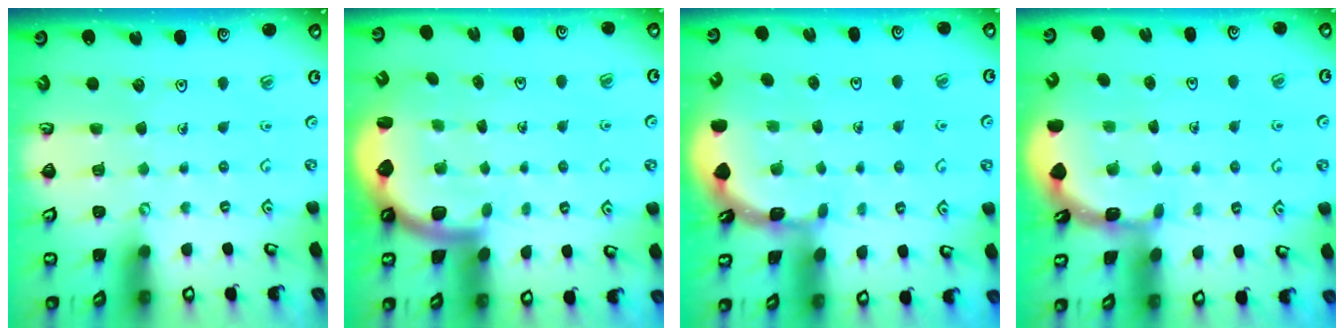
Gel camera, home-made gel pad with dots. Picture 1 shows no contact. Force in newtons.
{"total": 2.3, "press": 2.3, "slide": 0.4}
{"total": 1.7, "press": 1.7, "slide": 0.1}
{"total": 1.9, "press": 1.9, "slide": 0.1}